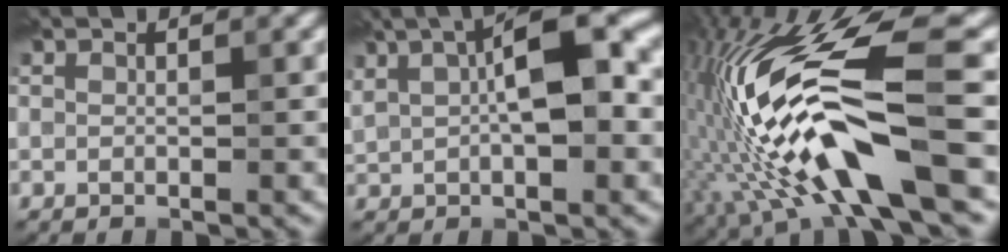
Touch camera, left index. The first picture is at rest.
{"total": 9.1, "force": [2.1, 3.4, 8.2], "torque": [-0.141, 0.016, 0.031]}
{"total": 14.0, "force": [-2.8, 3.6, 13.2], "torque": [-0.265, 0.011, -0.047]}